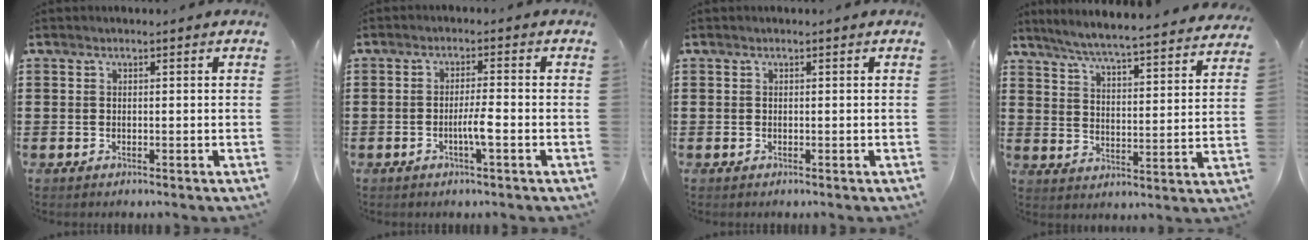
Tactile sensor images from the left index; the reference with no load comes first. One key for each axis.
{"total": 3.5, "fx": -1.2, "fy": 0.2, "fz": 3.3, "tx": -0.067, "ty": -0.004, "tz": -0.026}
{"total": 0.0}
{"total": 5.5, "fx": 5.2, "fy": -0.7, "fz": 1.7, "tx": -0.057, "ty": -0.043, "tz": 0.084}